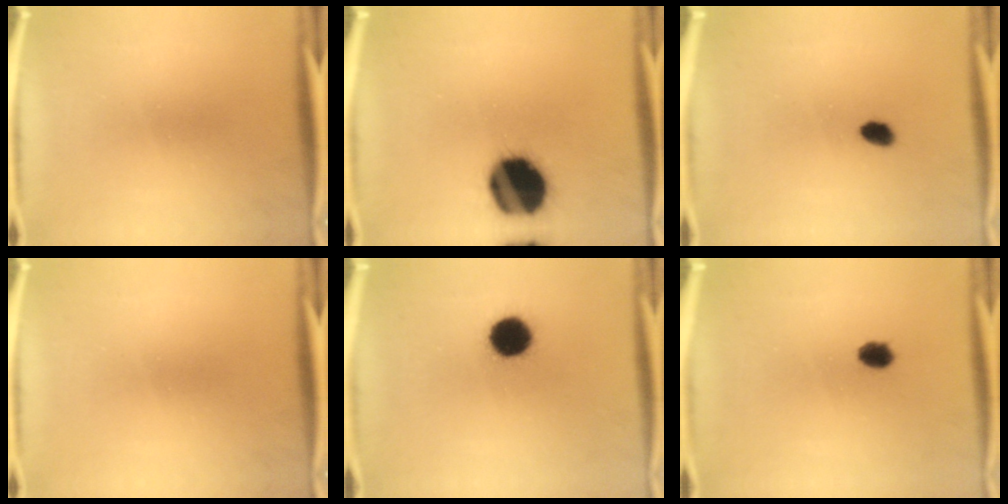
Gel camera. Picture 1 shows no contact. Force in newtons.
{"total": 19.8}
{"total": 2.5}
{"total": 0.0}
{"total": 10.5}
{"total": 2.9}